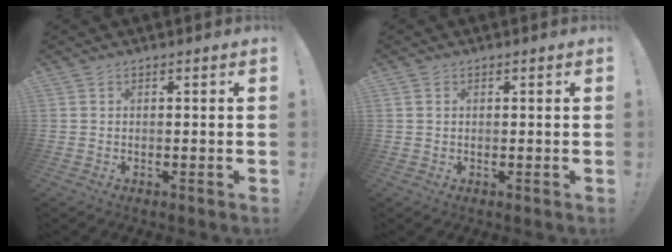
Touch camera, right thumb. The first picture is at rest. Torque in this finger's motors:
{"motor_torque": [-0.01, -0.09, -0.26, 0.18, 0.06]}